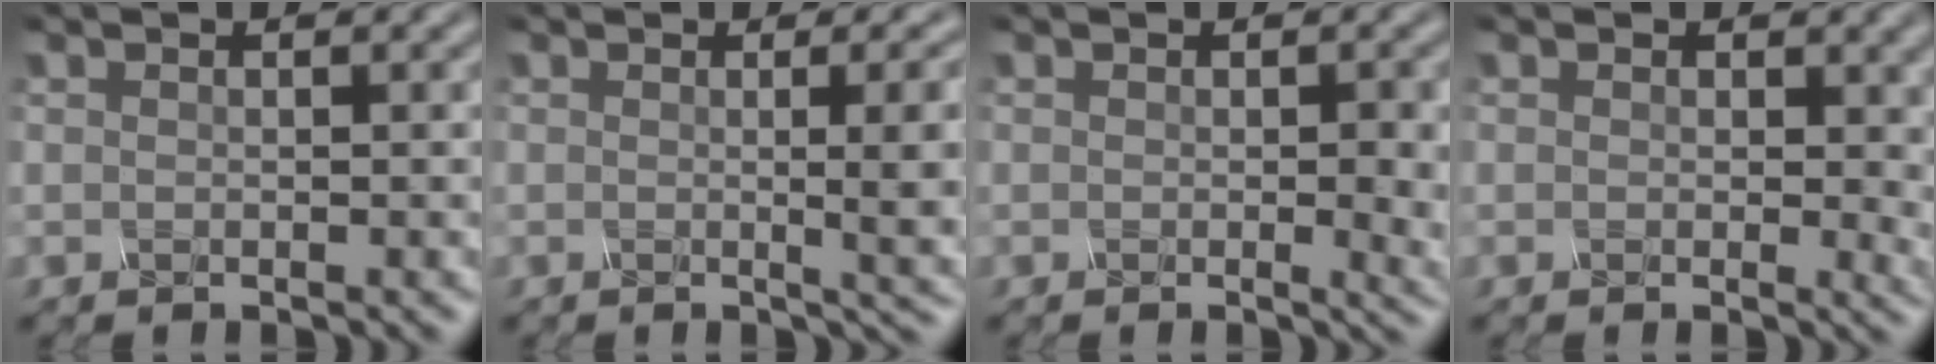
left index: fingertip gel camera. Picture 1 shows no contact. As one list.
[{"total": 7.1, "force": [0.2, 2.4, 6.7], "torque": [-0.055, 0.001, 0.002]}, {"total": 2.7, "force": [-0.1, 0.8, 2.6], "torque": [-0.030, -0.006, 0.000]}, {"total": 3.3, "force": [0.6, 1.9, 2.5], "torque": [-0.021, -0.003, 0.003]}]